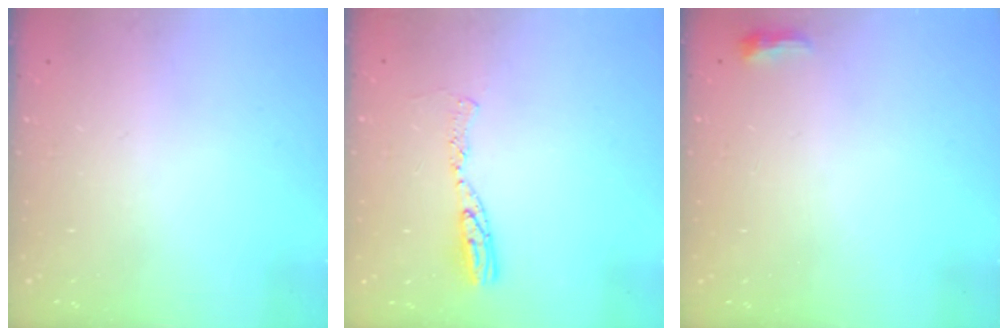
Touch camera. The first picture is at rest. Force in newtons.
{"total": 8.2, "press": 8.1, "slide": 0.7}
{"total": 3.6, "press": 3.4, "slide": 1.0}